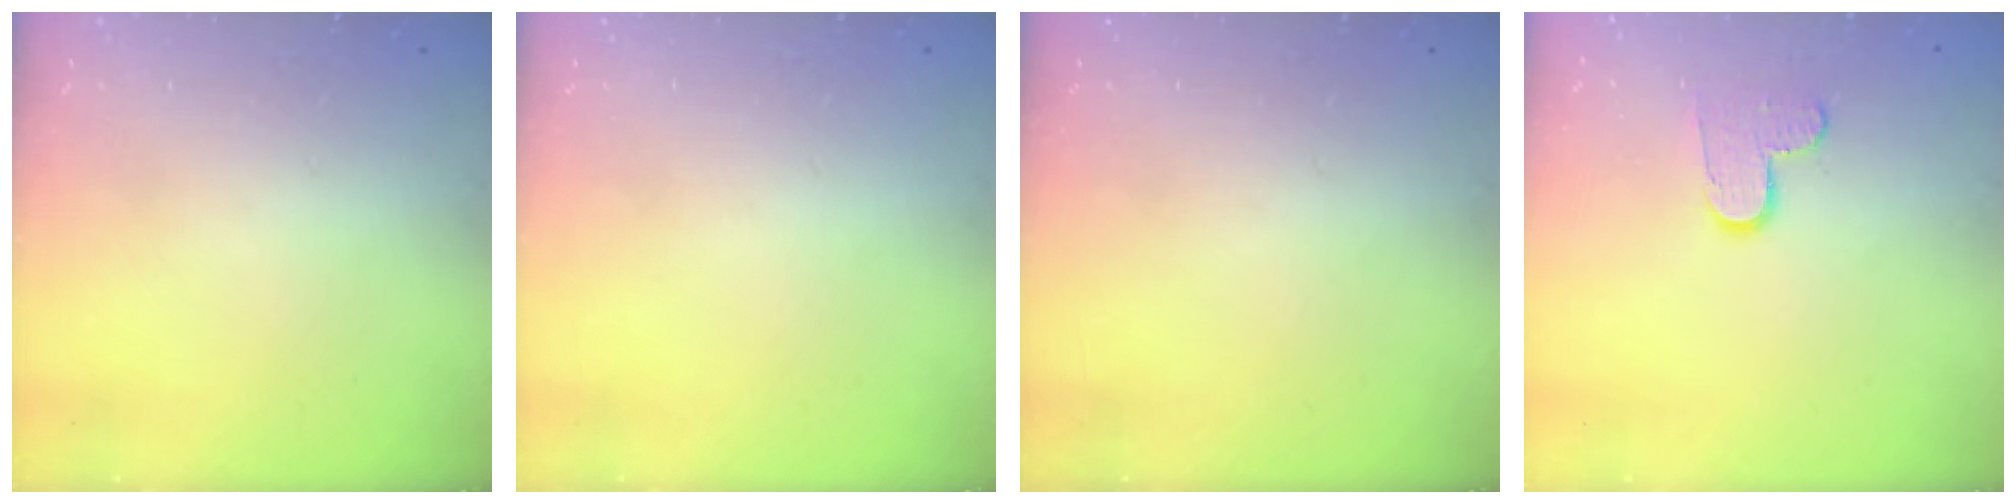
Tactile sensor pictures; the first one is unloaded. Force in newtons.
{"total": 0.0}
{"total": 0.0}
{"total": 8.3, "press": 8.3, "slide": 0.6}